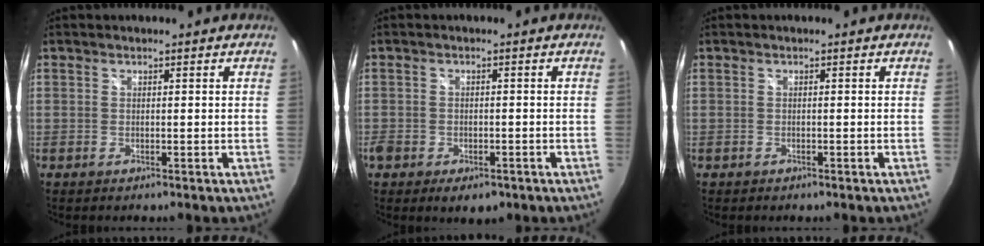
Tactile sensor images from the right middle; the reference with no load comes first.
{"total": 5.3, "force": [-3.2, 3.1, 3.0], "torque": [-0.067, -0.018, -0.051]}
{"total": 0.8, "force": [-0.6, 0.5, 0.2], "torque": [-0.007, -0.003, -0.008]}